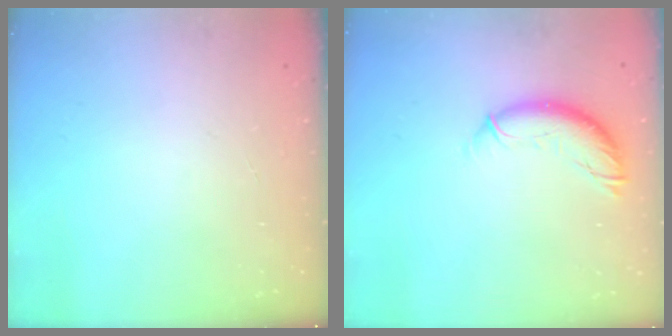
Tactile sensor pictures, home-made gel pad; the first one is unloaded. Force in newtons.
{"total": 10.1, "press": 10.1, "slide": 0.6}